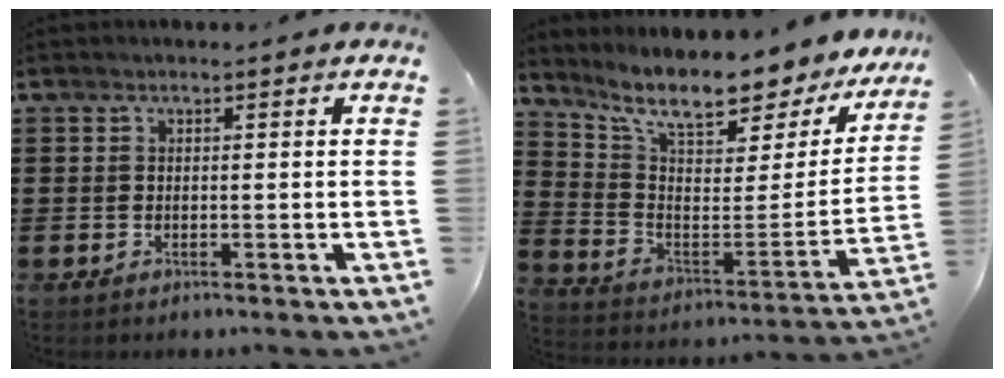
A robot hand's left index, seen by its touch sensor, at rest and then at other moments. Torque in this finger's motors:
{"motor_torque": [1.08, -1.05, 1.06, 0.21]}